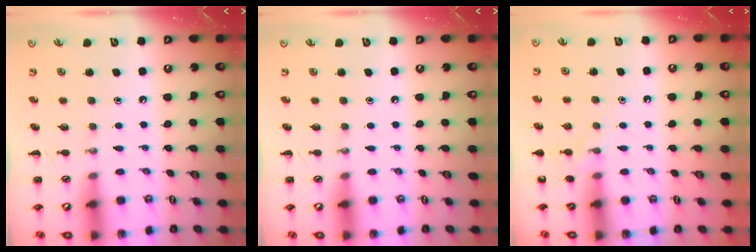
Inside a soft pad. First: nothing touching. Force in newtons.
{"total": 0.0}
{"total": 5.5, "press": 5.2, "slide": 1.7}